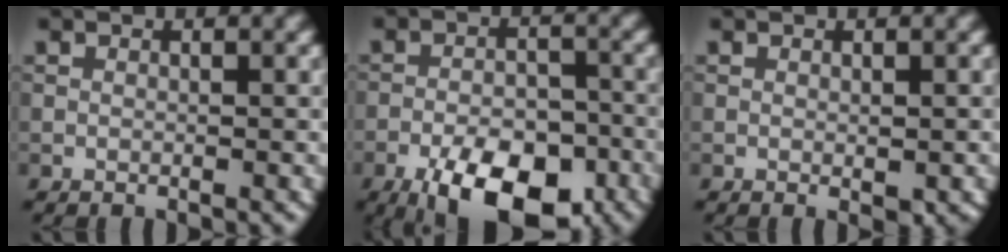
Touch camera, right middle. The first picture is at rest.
{"total": 9.9, "force": [-5.8, 4.3, 6.7], "torque": [-0.104, -0.010, -0.092]}
{"total": 1.3, "force": [-0.3, 0.6, 1.2], "torque": [-0.014, -0.006, 0.000]}